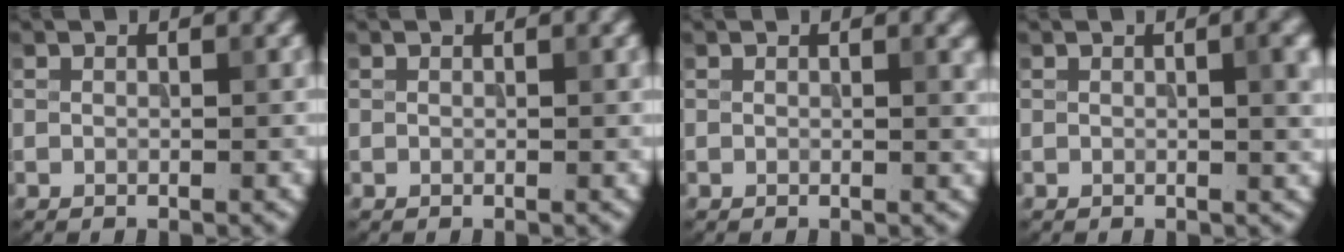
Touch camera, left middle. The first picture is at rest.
{"total": 0.0}
{"total": 1.0, "force": [0.5, 0.1, 0.8], "torque": [-0.012, -0.001, 0.009]}
{"total": 2.9, "force": [0.7, 0.7, 2.8], "torque": [-0.039, 0.004, 0.010]}